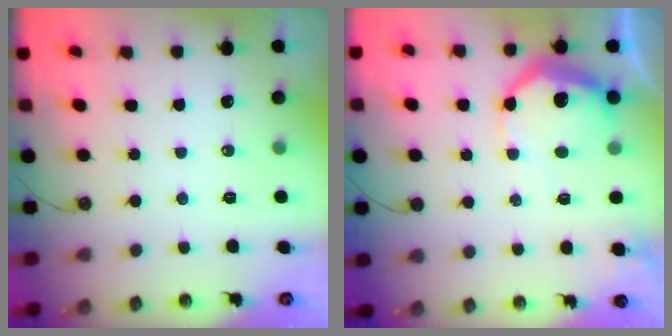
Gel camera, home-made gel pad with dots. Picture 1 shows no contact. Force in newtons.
{"total": 13.0, "press": 13.0, "slide": 0.8}